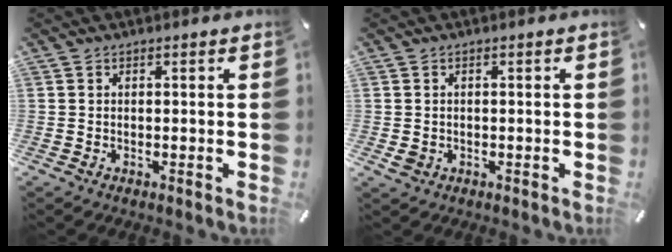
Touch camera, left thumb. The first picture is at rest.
{"total": 1.7, "force": [-0.5, 1.4, 0.8], "torque": [-0.022, 0.000, -0.012]}